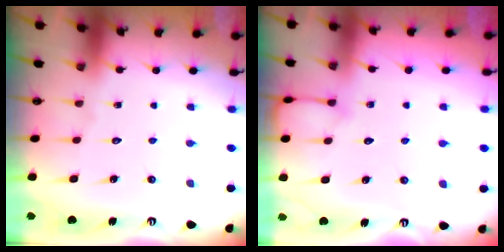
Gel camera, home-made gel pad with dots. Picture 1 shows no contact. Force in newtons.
{"total": 4.3, "press": 4.2, "slide": 0.6}